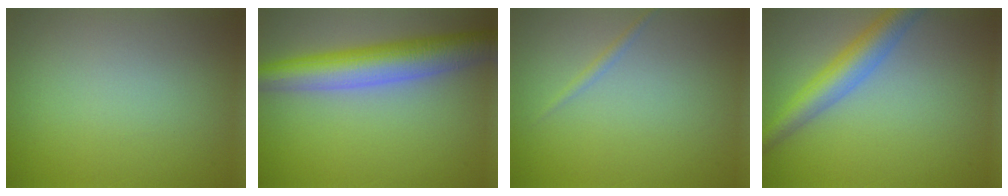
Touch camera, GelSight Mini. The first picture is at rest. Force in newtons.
{"total": 7.0, "press": 7.0, "slide": 0.3}
{"total": 0.7, "press": 0.7, "slide": 0.1}
{"total": 4.6, "press": 4.6, "slide": 0.1}